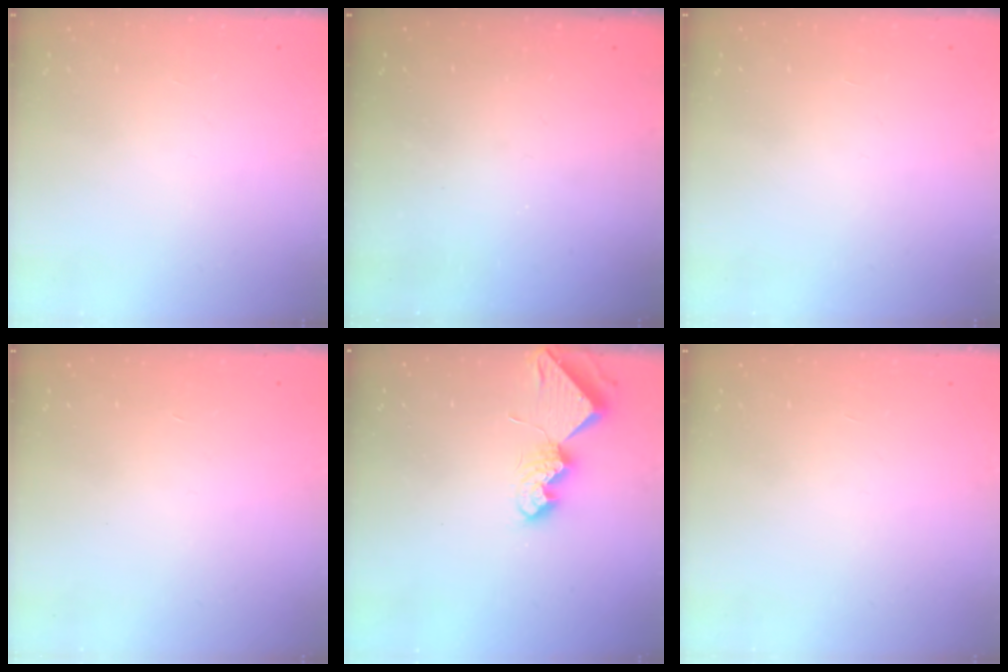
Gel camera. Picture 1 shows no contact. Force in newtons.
{"total": 0.0}
{"total": 0.0}
{"total": 0.0}
{"total": 10.0, "press": 9.9, "slide": 1.0}
{"total": 0.0}